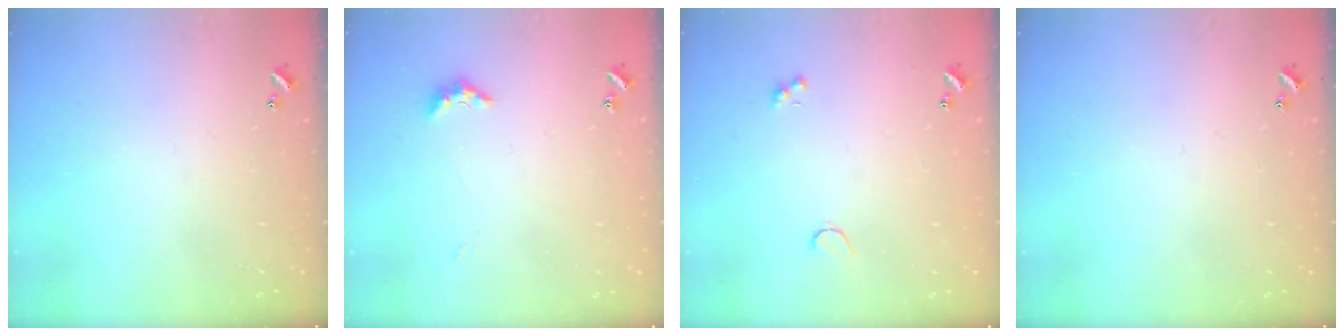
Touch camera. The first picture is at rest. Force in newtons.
{"total": 3.1, "press": 3.1, "slide": 0.6}
{"total": 1.3, "press": 1.0, "slide": 0.8}
{"total": 0.0}